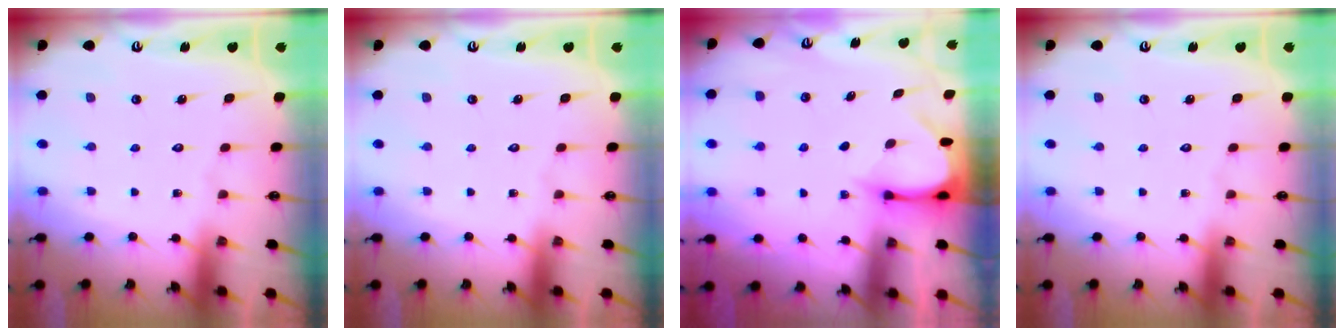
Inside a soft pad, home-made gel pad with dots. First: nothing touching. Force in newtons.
{"total": 0.0}
{"total": 3.8, "press": 3.7, "slide": 0.3}
{"total": 0.0}